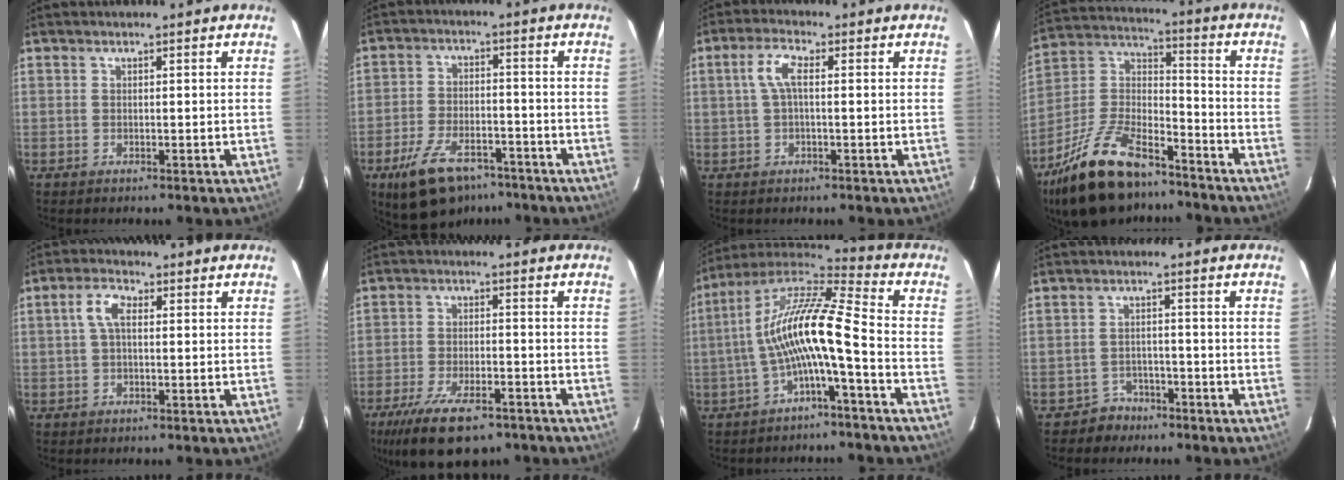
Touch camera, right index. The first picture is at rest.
{"total": 13.5, "force": [-9.1, 6.6, 7.4], "torque": [-0.164, -0.011, -0.149]}
{"total": 4.2, "force": [0.4, 1.4, 3.9], "torque": [-0.079, 0.010, 0.009]}
{"total": 21.7, "force": [-15.3, 9.3, 12.2], "torque": [-0.255, 0.006, -0.261]}
{"total": 4.1, "force": [0.6, 2.0, 3.5], "torque": [-0.071, 0.012, 0.011]}
{"total": 15.4, "force": [-10.7, 6.0, 9.3], "torque": [-0.201, -0.032, -0.173]}
{"total": 14.5, "force": [-2.9, 1.7, 14.1], "torque": [-0.270, 0.015, -0.060]}
{"total": 4.1, "force": [-3.1, 2.6, -0.3], "torque": [-0.004, 0.015, -0.049]}